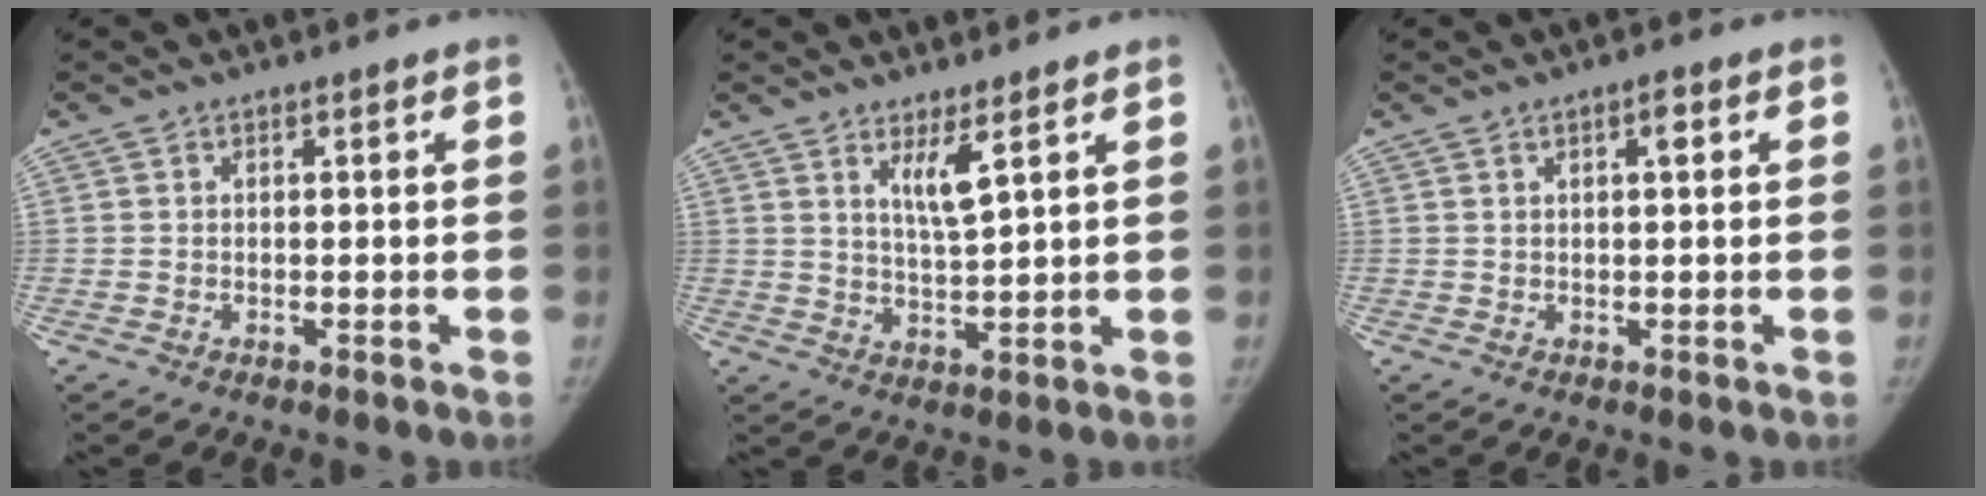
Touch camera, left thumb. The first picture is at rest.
{"total": 4.8, "force": [2.8, 0.5, 3.9], "torque": [-0.072, -0.033, 0.059]}
{"total": 1.7, "force": [0.6, 0.5, 1.5], "torque": [-0.022, 0.002, 0.008]}